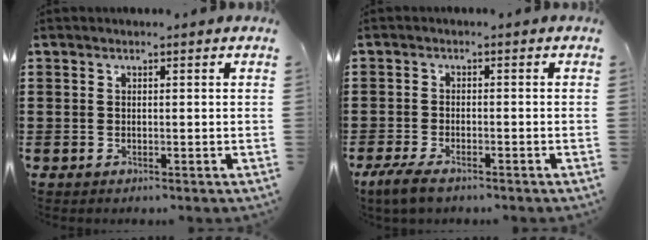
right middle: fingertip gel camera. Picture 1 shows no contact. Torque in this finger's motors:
{"motor_torque": [2.14, 0.00, 0.40, 0.10]}